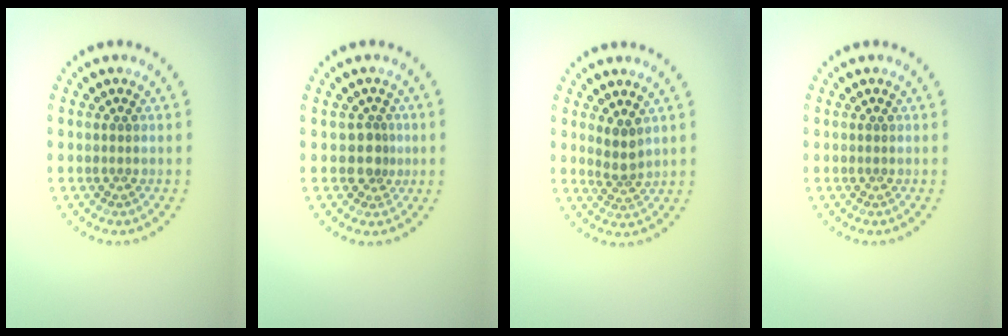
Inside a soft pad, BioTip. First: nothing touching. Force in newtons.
{"total": 2.0, "press": 1.4, "slide": 1.4}
{"total": 1.8, "press": 1.5, "slide": 1.1}
{"total": 0.0}